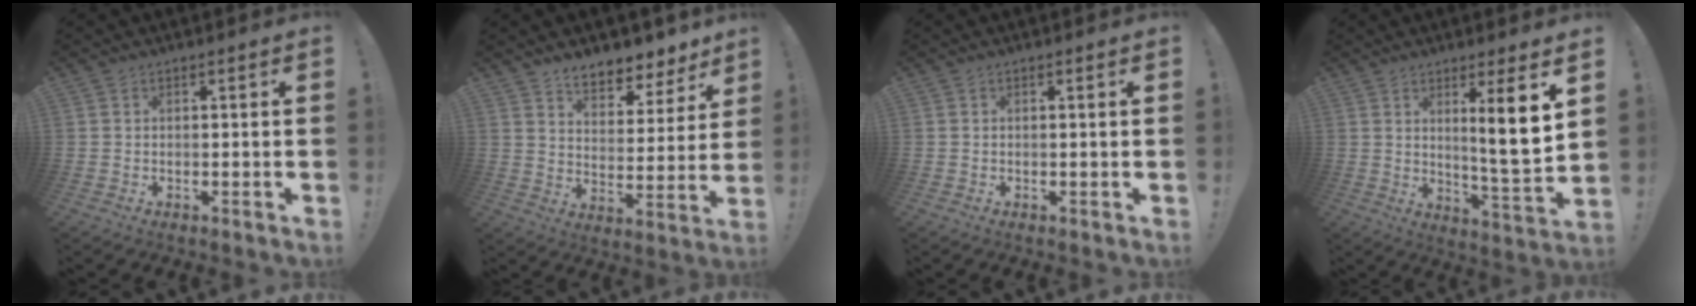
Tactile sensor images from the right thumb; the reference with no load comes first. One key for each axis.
{"total": 8.9, "fx": 7.5, "fy": 3.6, "fz": 3.1, "tx": -0.037, "ty": -0.069, "tz": 0.135}
{"total": 0.6, "fx": 0.3, "fy": -0.3, "fz": 0.3, "tx": 0.001, "ty": -0.005, "tz": 0.005}
{"total": 10.9, "fx": 3.9, "fy": 0.2, "fz": 10.2, "tx": -0.147, "ty": -0.031, "tz": 0.053}